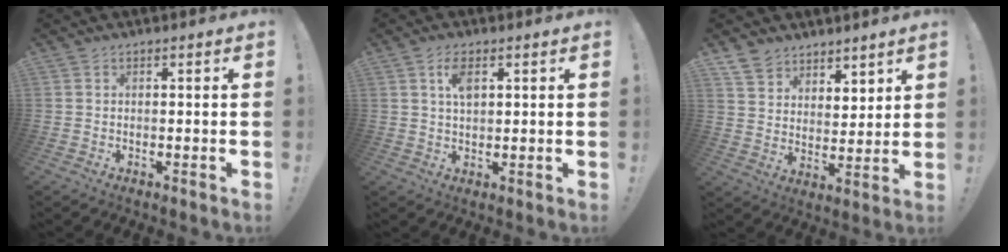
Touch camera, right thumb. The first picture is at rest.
{"total": 5.1, "force": [1.9, 2.5, 4.0], "torque": [-0.060, -0.005, 0.028]}
{"total": 8.5, "force": [7.1, 4.6, 0.8], "torque": [-0.033, -0.052, 0.141]}